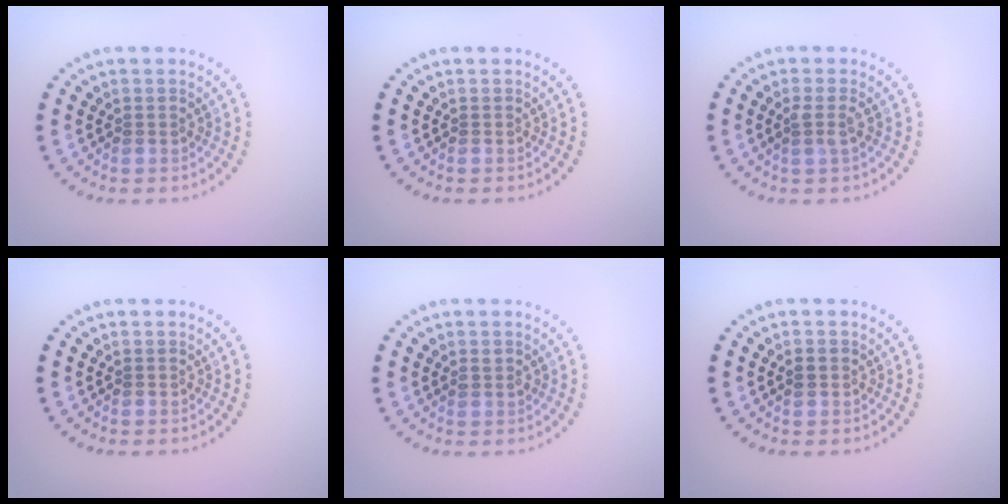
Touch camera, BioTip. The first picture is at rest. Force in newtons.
{"total": 0.0}
{"total": 1.2, "press": 1.1, "slide": 0.5}
{"total": 0.0}
{"total": 0.8, "press": 0.8, "slide": 0.2}
{"total": 1.2, "press": 1.2, "slide": 0.1}